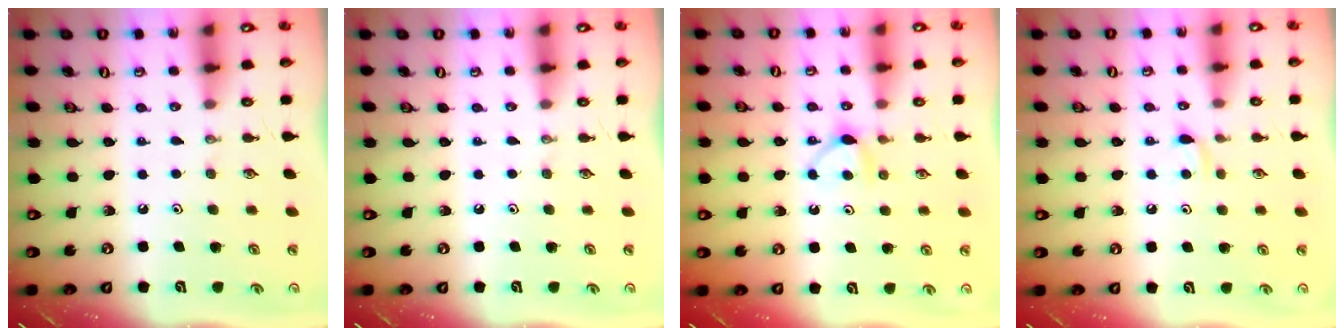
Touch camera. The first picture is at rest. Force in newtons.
{"total": 0.0}
{"total": 5.5, "press": 5.4, "slide": 0.7}
{"total": 4.4, "press": 4.4, "slide": 0.7}